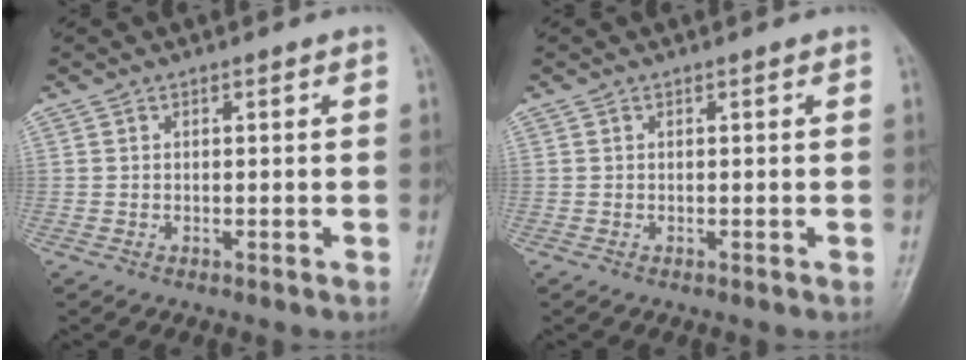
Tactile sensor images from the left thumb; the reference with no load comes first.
{"total": 0.0}